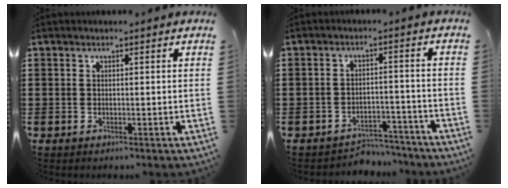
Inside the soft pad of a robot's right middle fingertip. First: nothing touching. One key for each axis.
{"total": 3.8, "fx": -3.7, "fy": 0.6, "fz": 0.3, "tx": -0.010, "ty": 0.004, "tz": -0.078}